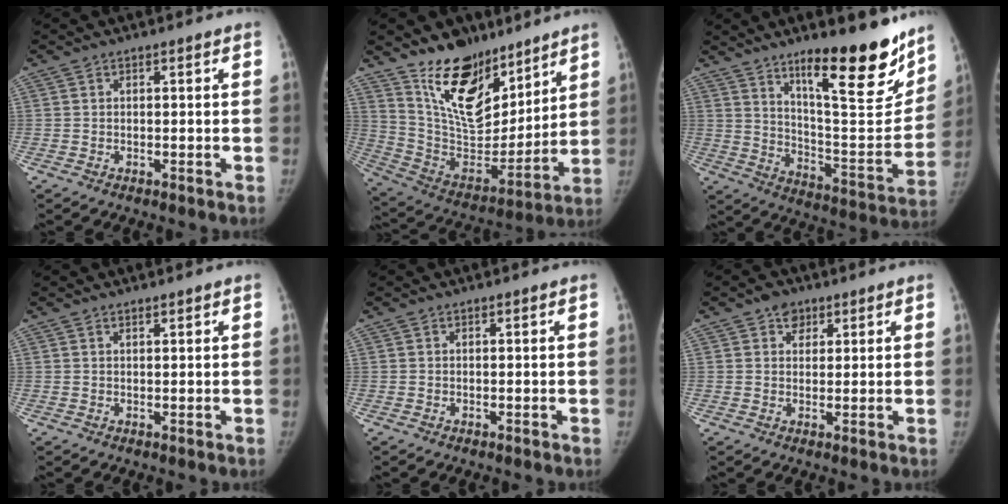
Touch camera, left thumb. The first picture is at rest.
{"total": 20.7, "force": [14.1, 10.4, 11.1], "torque": [-0.132, -0.097, 0.253]}
{"total": 22.3, "force": [14.9, 5.1, 15.8], "torque": [-0.194, -0.102, 0.237]}
{"total": 0.9, "force": [0.8, 0.2, 0.4], "torque": [-0.007, -0.005, 0.014]}
{"total": 0.0}
{"total": 3.6, "force": [1.9, 2.8, 1.2], "torque": [0.004, -0.007, 0.026]}